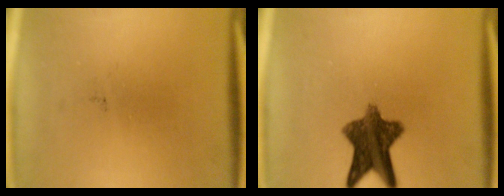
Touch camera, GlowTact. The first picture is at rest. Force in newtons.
{"total": 9.6}